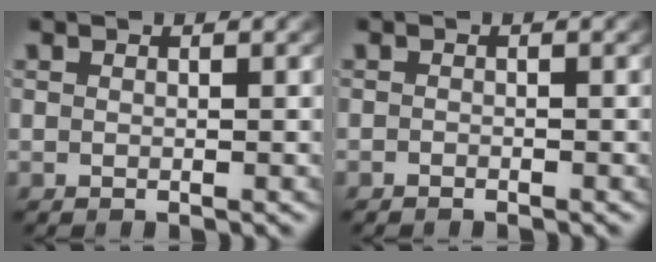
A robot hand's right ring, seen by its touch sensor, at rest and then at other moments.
{"total": 0.5, "force": [-0.5, -0.1, 0.0], "torque": [-0.006, -0.010, -0.004]}